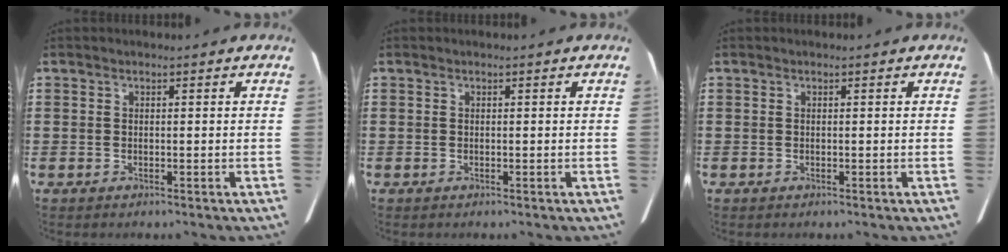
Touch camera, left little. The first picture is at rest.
{"total": 0.0}
{"total": 0.0}